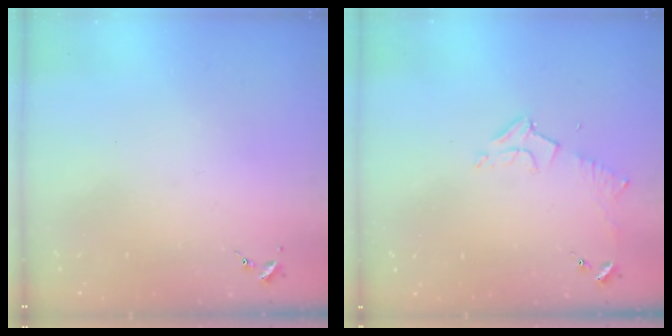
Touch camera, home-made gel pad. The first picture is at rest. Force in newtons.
{"total": 5.9, "press": 5.9, "slide": 0.8}